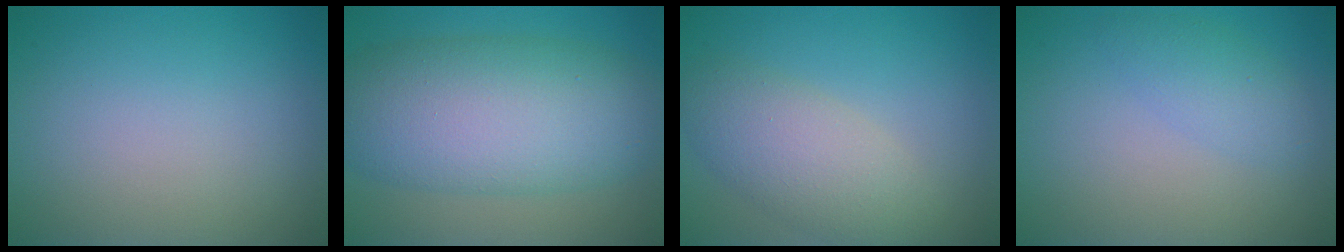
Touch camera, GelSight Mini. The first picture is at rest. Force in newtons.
{"total": 10.9, "press": 10.9, "slide": 0.3}
{"total": 4.9, "press": 4.9, "slide": 0.4}
{"total": 2.2, "press": 2.2, "slide": 0.0}